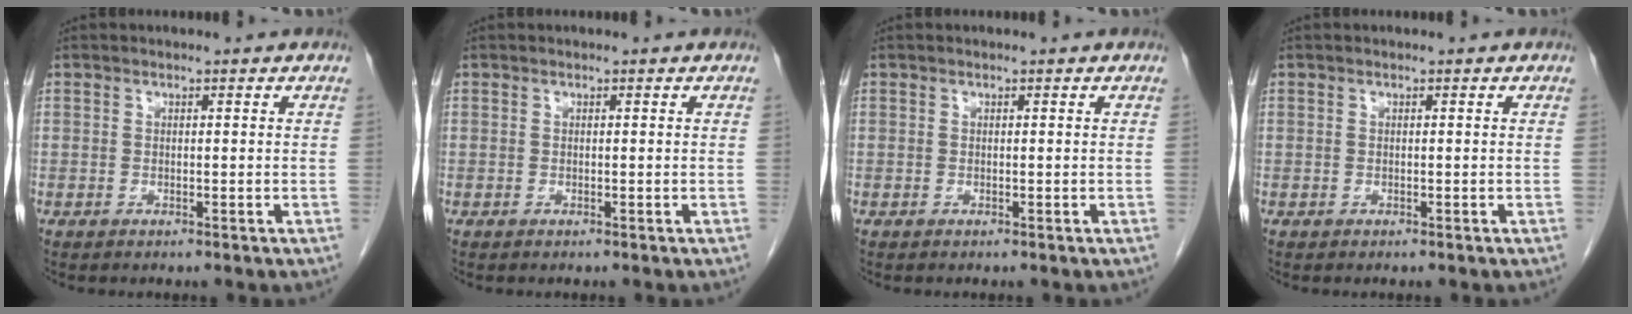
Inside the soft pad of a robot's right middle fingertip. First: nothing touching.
{"total": 0.0}
{"total": 0.0}
{"total": 0.0}